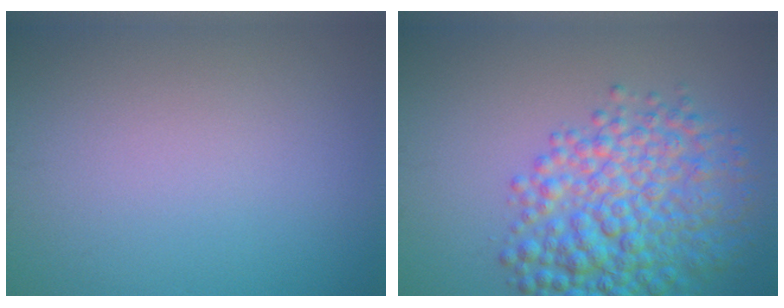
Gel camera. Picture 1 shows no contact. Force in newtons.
{"total": 8.1, "press": 8.1, "slide": 0.2}